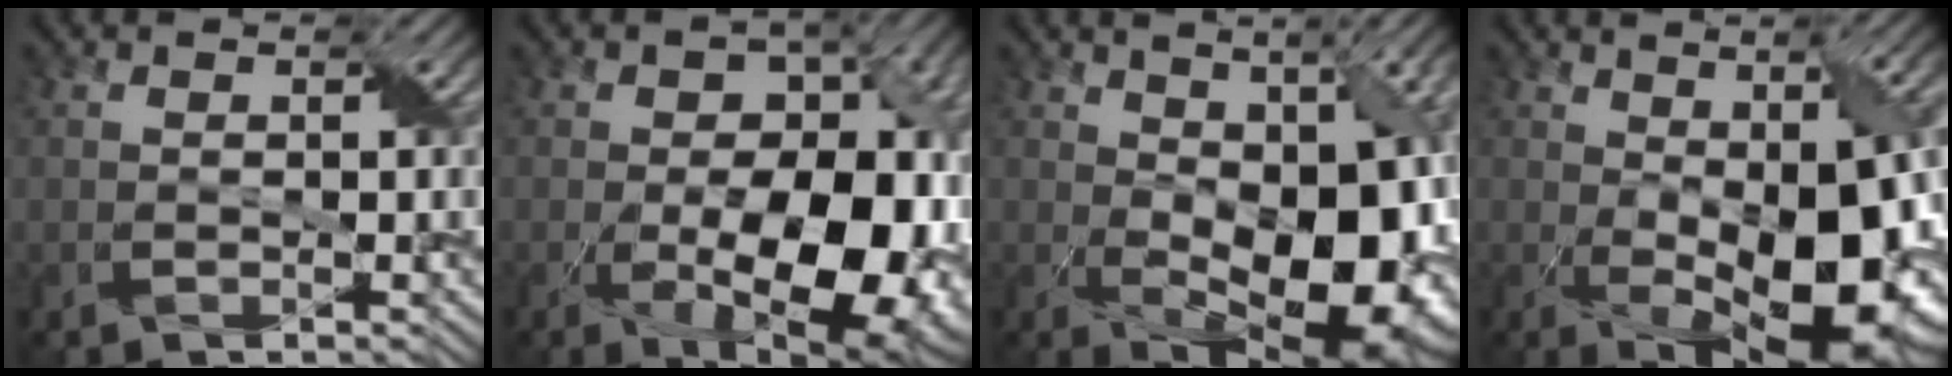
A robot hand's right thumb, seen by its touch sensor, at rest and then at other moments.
{"total": 16.1, "force": [-3.5, 9.2, 12.8], "torque": [-0.172, -0.032, -0.036]}
{"total": 17.0, "force": [-0.6, 8.8, 14.5], "torque": [-0.215, -0.030, 0.024]}
{"total": 15.7, "force": [-1.6, 7.2, 13.9], "torque": [-0.214, -0.029, -0.004]}